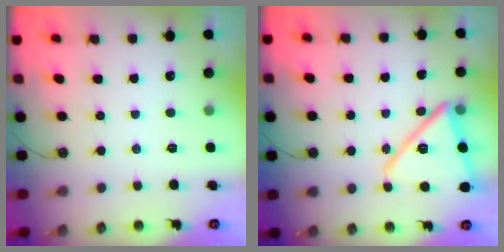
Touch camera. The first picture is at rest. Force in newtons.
{"total": 17.3, "press": 17.2, "slide": 1.5}